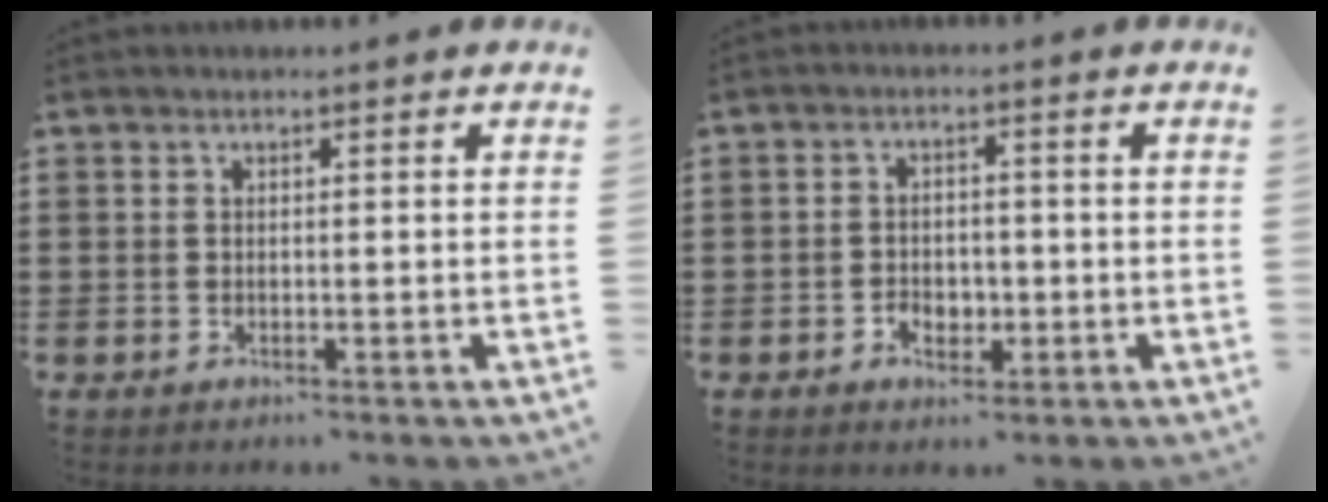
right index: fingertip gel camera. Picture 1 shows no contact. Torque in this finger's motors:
{"motor_torque": [0.64, 1.50, 0.05, 0.00]}